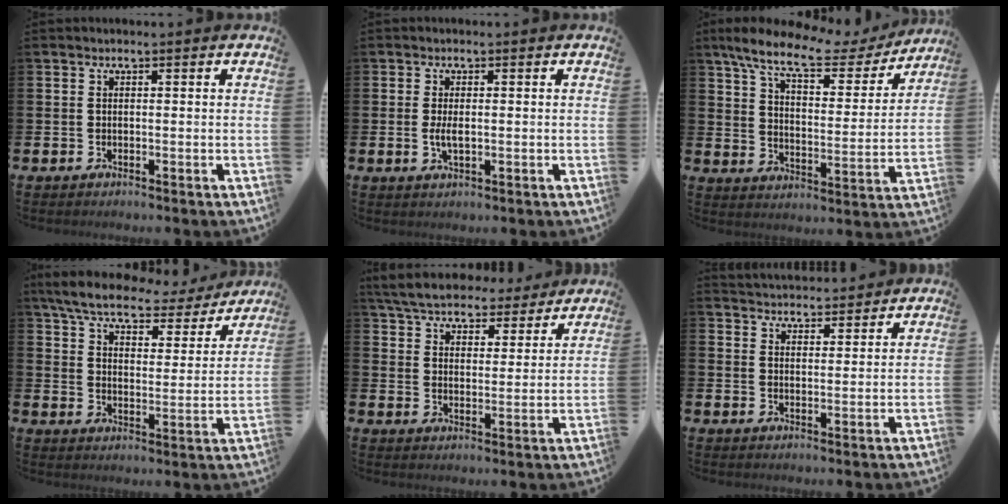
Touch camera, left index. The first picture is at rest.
{"total": 2.3, "force": [0.0, 0.9, 2.1], "torque": [-0.033, -0.001, -0.003]}
{"total": 10.0, "force": [8.3, 2.6, 4.8], "torque": [-0.110, -0.048, 0.138]}
{"total": 7.1, "force": [6.4, 1.6, 2.8], "torque": [-0.074, -0.041, 0.105]}
{"total": 6.3, "force": [6.0, 1.6, 1.1], "torque": [-0.050, -0.036, 0.105]}
{"total": 3.9, "force": [3.9, 0.6, -0.4], "torque": [-0.001, -0.024, 0.070]}